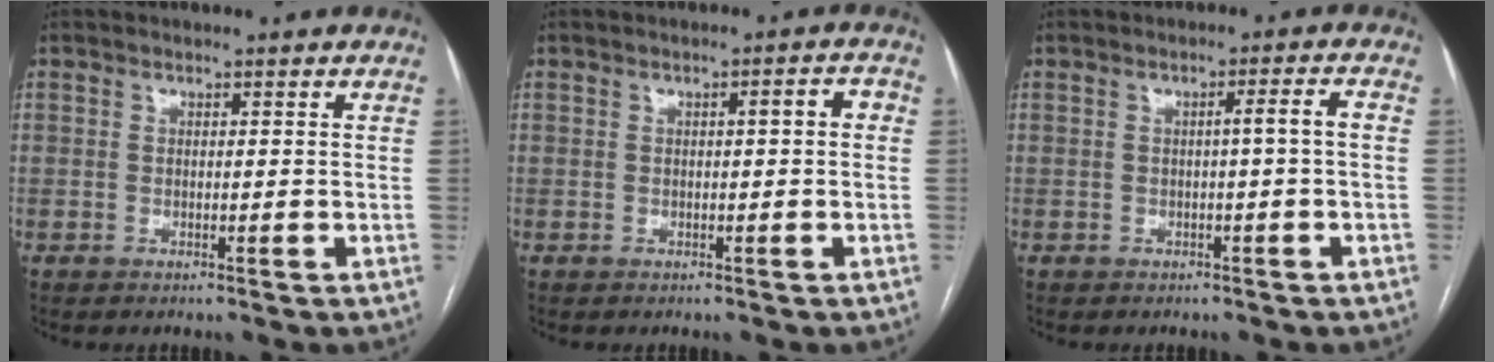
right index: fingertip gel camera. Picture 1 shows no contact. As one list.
[{"total": 2.3, "force": [0.2, 0.5, 2.2], "torque": [-0.030, 0.008, 0.002]}, {"total": 2.3, "force": [-0.3, -0.3, 2.3], "torque": [-0.032, 0.004, -0.002]}]